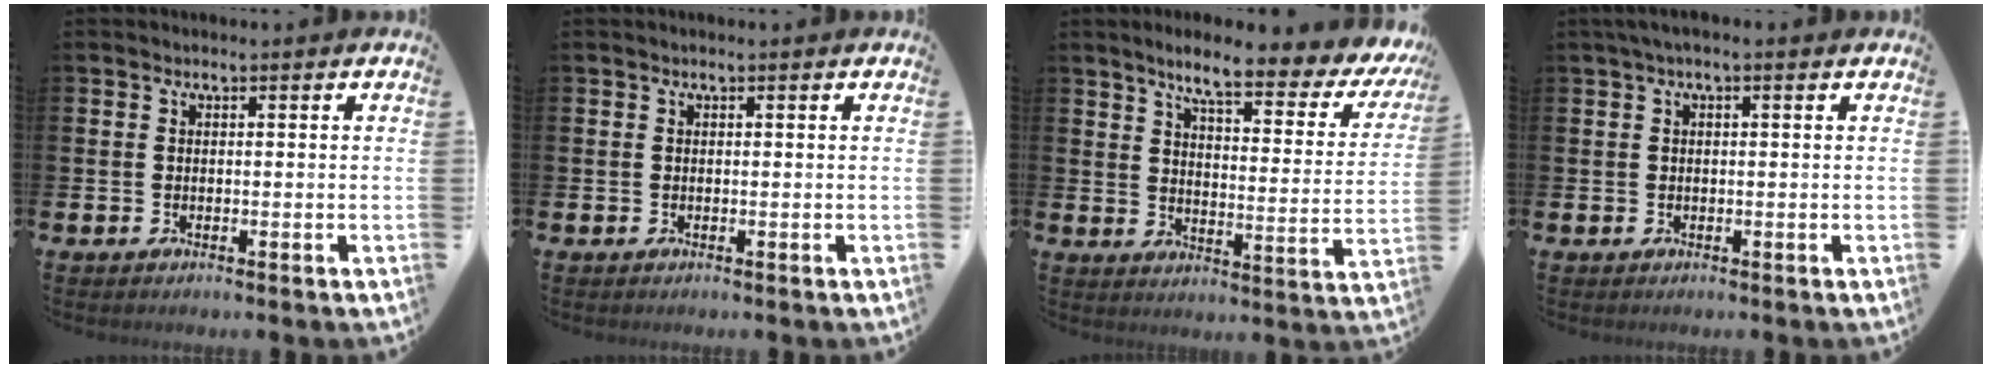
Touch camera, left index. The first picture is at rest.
{"total": 0.0}
{"total": 7.2, "force": [5.9, 1.1, 3.9], "torque": [-0.090, -0.043, 0.092]}
{"total": 1.1, "force": [0.4, 0.2, 1.0], "torque": [-0.021, 0.004, 0.006]}